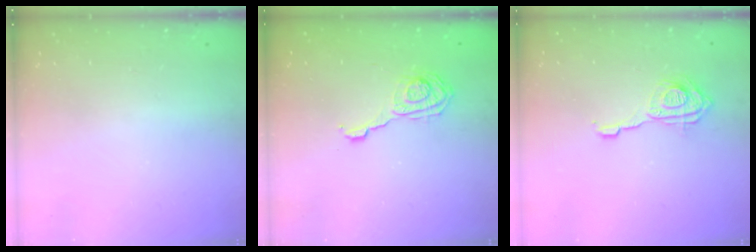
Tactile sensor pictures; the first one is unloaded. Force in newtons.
{"total": 7.8, "press": 7.8, "slide": 0.2}
{"total": 10.2, "press": 10.2, "slide": 0.8}